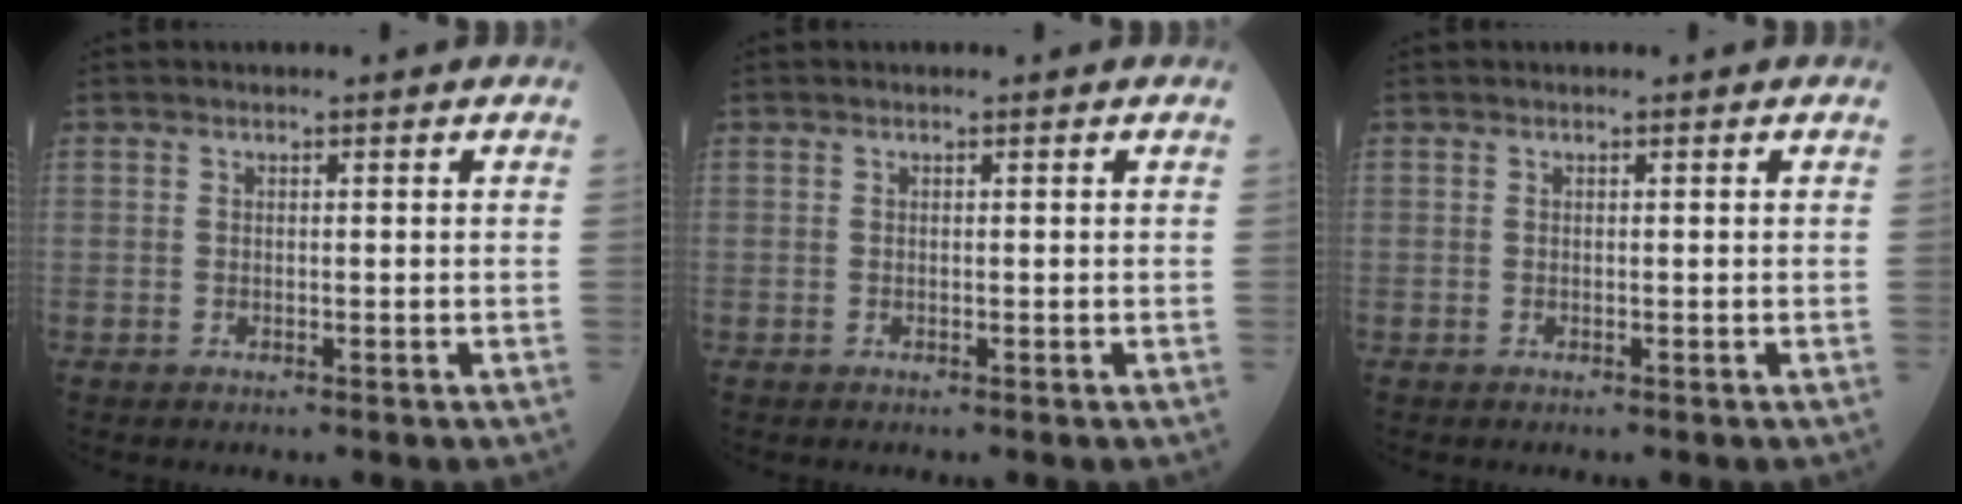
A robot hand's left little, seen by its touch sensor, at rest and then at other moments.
{"total": 0.0}
{"total": 0.0}